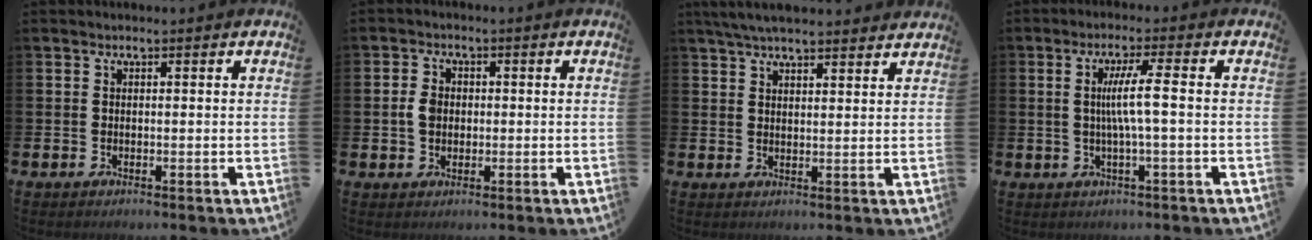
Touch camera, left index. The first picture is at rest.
{"total": 3.1, "force": [0.3, 2.4, 1.9], "torque": [-0.032, 0.009, 0.002]}
{"total": 5.3, "force": [5.0, 0.8, 1.5], "torque": [-0.049, -0.010, 0.095]}
{"total": 4.9, "force": [0.3, -0.2, 4.9], "torque": [-0.095, -0.001, 0.000]}